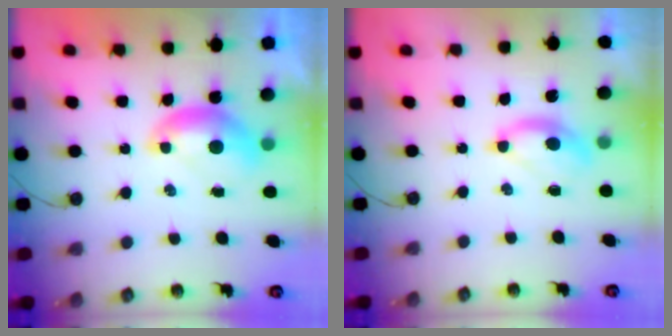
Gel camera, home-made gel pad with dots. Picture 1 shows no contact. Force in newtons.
{"total": 2.1, "press": 2.0, "slide": 0.7}